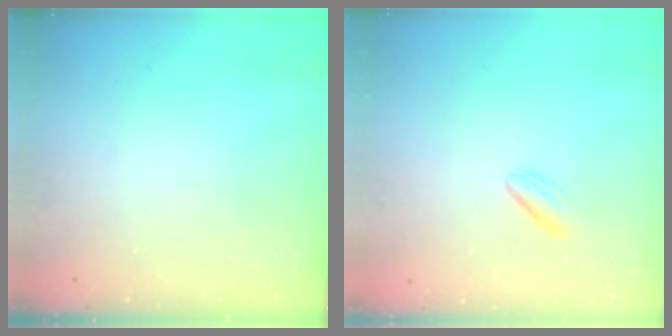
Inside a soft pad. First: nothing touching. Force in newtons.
{"total": 2.2, "press": 1.9, "slide": 1.1}